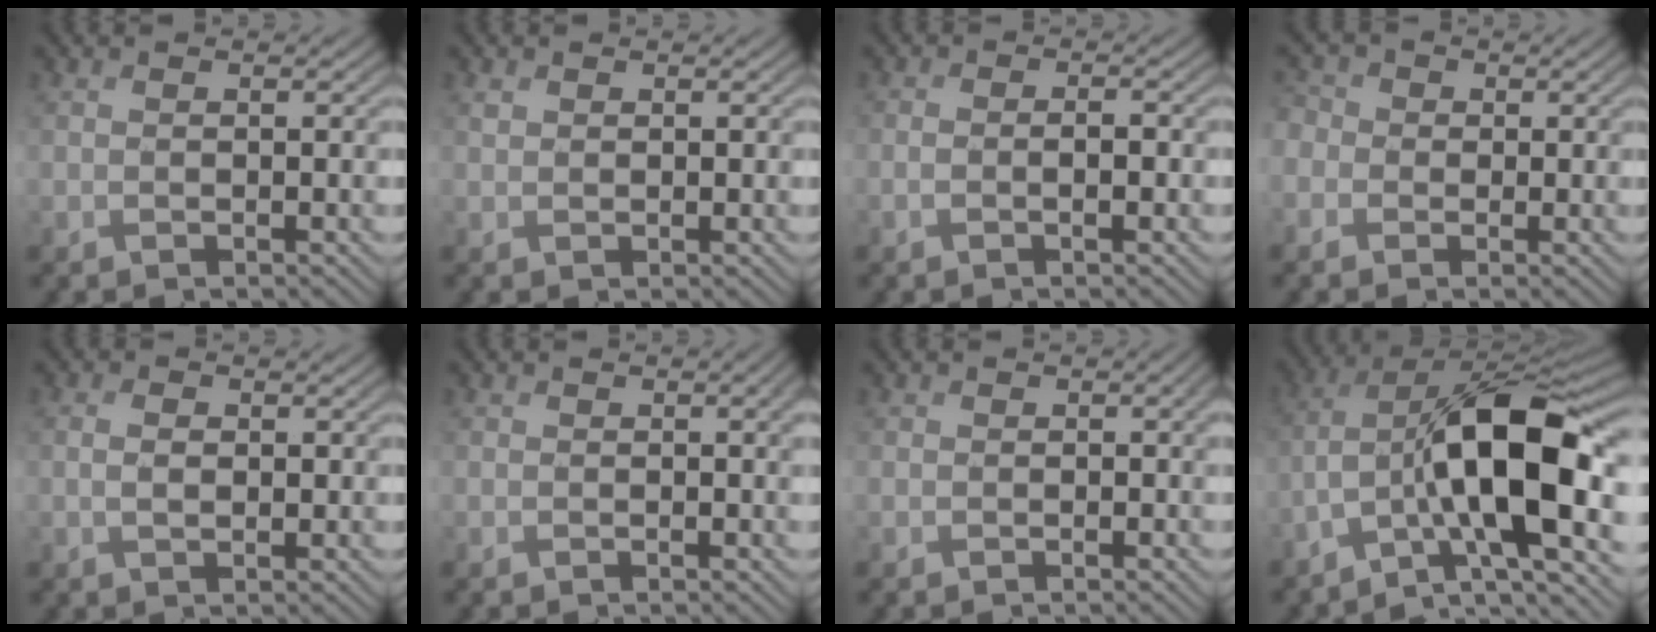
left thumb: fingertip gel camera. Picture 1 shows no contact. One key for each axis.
{"total": 0.8, "fx": 0.5, "fy": 0.5, "fz": 0.3, "tx": -0.008, "ty": 0.000, "tz": 0.012}
{"total": 2.1, "fx": -0.7, "fy": 1.0, "fz": 1.7, "tx": -0.022, "ty": 0.006, "tz": -0.016}
{"total": 3.8, "fx": -0.6, "fy": 3.6, "fz": 1.2, "tx": -0.047, "ty": 0.004, "tz": -0.025}
{"total": 2.2, "fx": 0.1, "fy": 1.4, "fz": 1.7, "tx": -0.033, "ty": -0.002, "tz": 0.002}
{"total": 2.0, "fx": -0.1, "fy": 1.0, "fz": 1.7, "tx": -0.024, "ty": -0.004, "tz": -0.002}
{"total": 1.4, "fx": -0.3, "fy": 1.0, "fz": 0.9, "tx": -0.013, "ty": -0.007, "tz": -0.004}
{"total": 15.7, "fx": -4.0, "fy": 5.6, "fz": 14.1, "tx": -0.232, "ty": 0.013, "tz": -0.077}